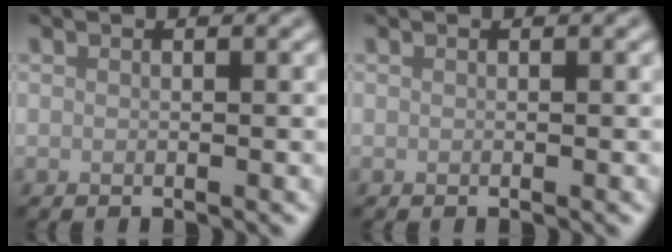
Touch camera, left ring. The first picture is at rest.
{"total": 0.0}